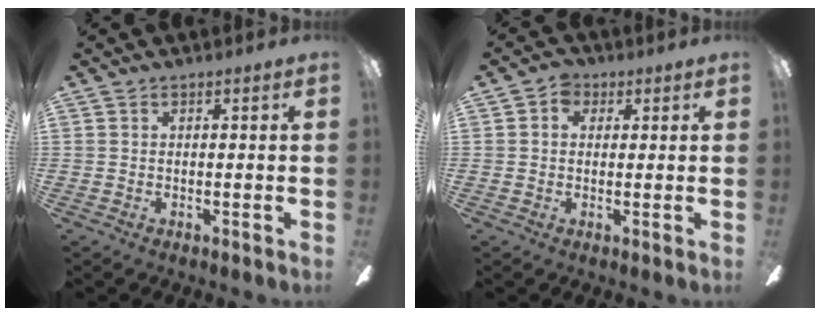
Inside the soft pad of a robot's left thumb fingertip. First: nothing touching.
{"total": 3.6, "force": [0.9, 2.9, 2.0], "torque": [-0.031, 0.010, 0.015]}